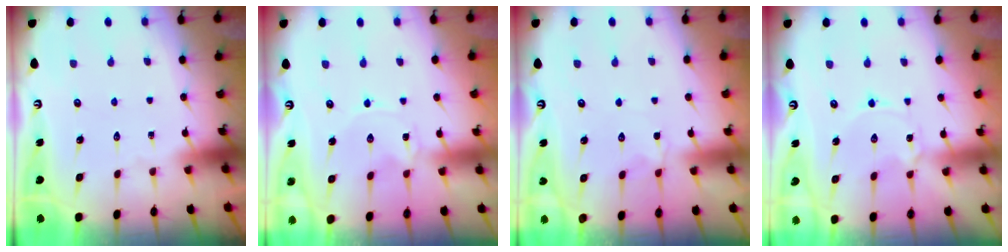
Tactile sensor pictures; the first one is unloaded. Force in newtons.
{"total": 0.0}
{"total": 1.9, "press": 1.9, "slide": 0.5}
{"total": 1.7, "press": 1.7, "slide": 0.3}